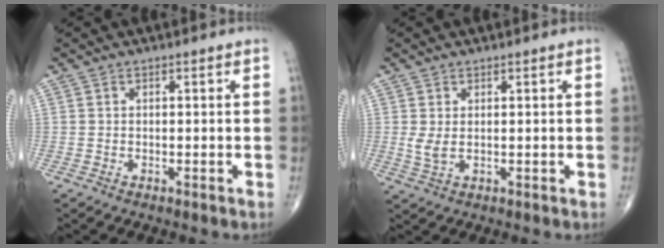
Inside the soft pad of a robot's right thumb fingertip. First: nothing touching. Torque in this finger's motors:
{"motor_torque": [0.77, 0.93, 0.30, -0.09, -0.01]}